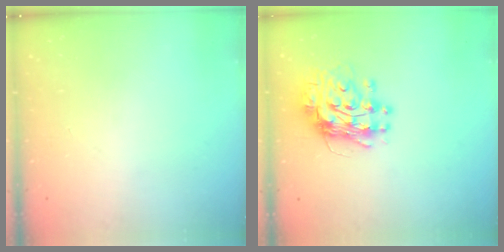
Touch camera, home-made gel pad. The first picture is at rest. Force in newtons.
{"total": 12.0, "press": 11.9, "slide": 1.2}